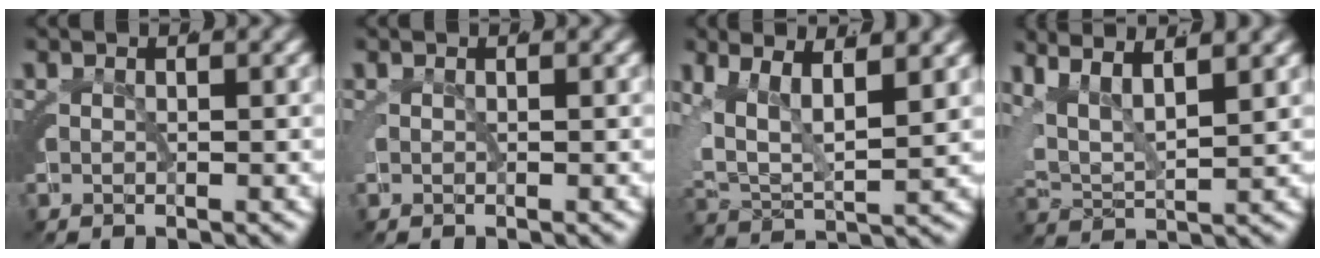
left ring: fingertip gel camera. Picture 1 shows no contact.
{"total": 0.0}
{"total": 8.4, "force": [1.2, 6.2, 5.6], "torque": [-0.126, -0.016, 0.019]}
{"total": 8.6, "force": [2.8, 6.4, 5.0], "torque": [-0.122, -0.003, 0.035]}